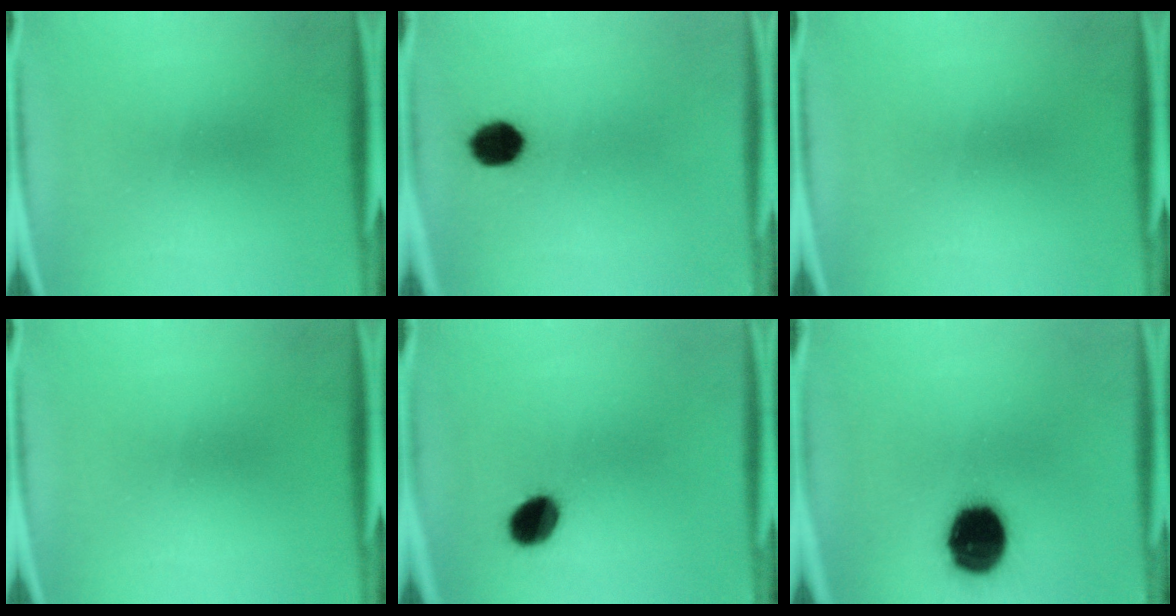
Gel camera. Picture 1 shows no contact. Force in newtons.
{"total": 5.7}
{"total": 0.0}
{"total": 0.0}
{"total": 6.9}
{"total": 17.0}